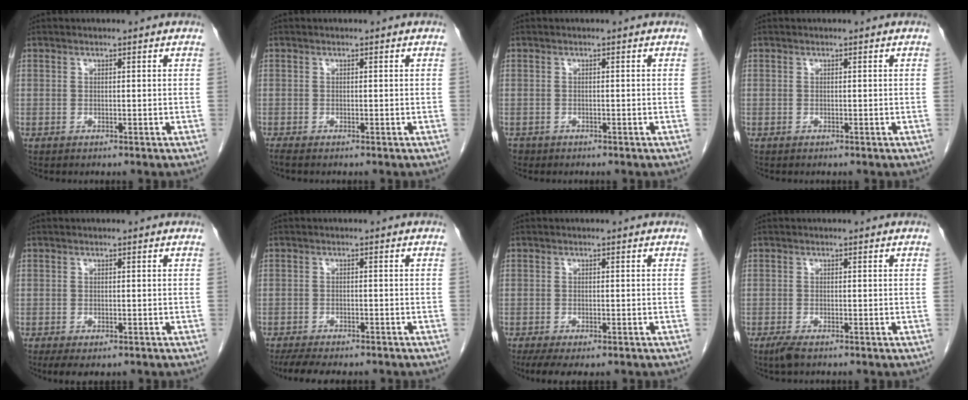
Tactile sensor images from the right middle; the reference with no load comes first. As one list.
[{"total": 0.7, "force": [-0.6, -0.1, 0.3], "torque": [-0.011, -0.005, -0.012]}, {"total": 1.0, "force": [-0.8, 0.6, 0.0], "torque": [-0.012, -0.001, -0.013]}, {"total": 0.0}, {"total": 3.6, "force": [-2.3, 1.6, 2.2], "torque": [-0.035, -0.010, -0.030]}, {"total": 9.0, "force": [-7.6, 2.4, 4.3], "torque": [-0.064, -0.006, -0.106]}, {"total": 5.6, "force": [-3.9, 1.9, 3.5], "torque": [-0.056, -0.014, -0.060]}, {"total": 1.9, "force": [-1.3, 0.4, 1.3], "torque": [-0.033, -0.007, -0.026]}]